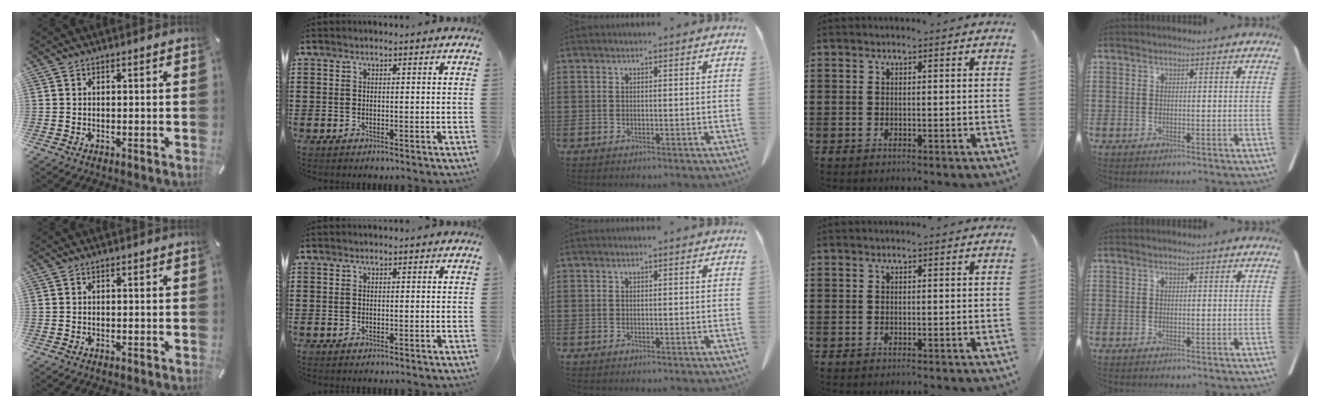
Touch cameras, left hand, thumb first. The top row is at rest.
{}